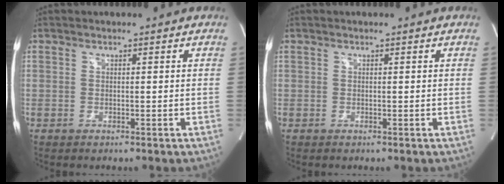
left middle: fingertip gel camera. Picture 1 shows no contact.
{"total": 0.0}